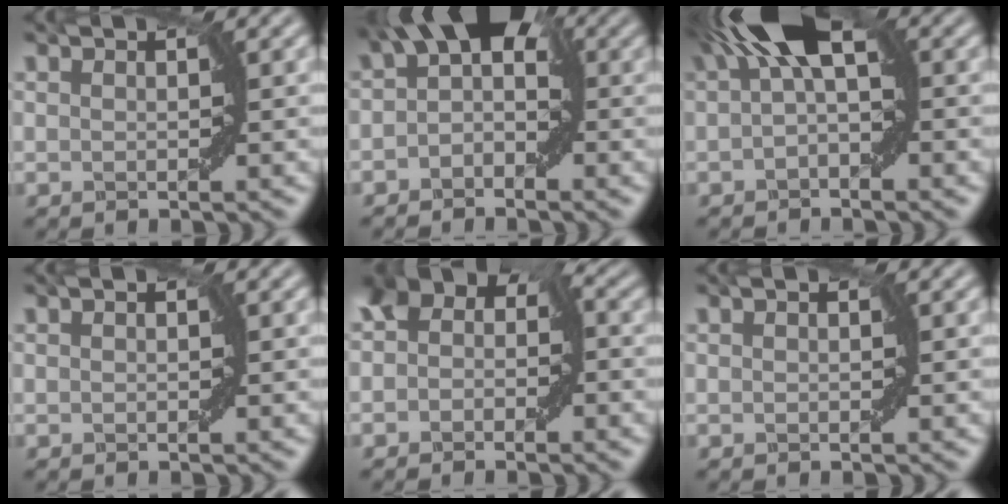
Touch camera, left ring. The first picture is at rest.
{"total": 5.6, "force": [0.5, 3.4, 4.4], "torque": [-0.044, 0.028, -0.013]}
{"total": 7.3, "force": [1.8, 2.9, 6.4], "torque": [-0.093, 0.029, 0.008]}
{"total": 0.0}
{"total": 4.1, "force": [0.0, 3.0, 2.8], "torque": [-0.030, 0.012, -0.011]}
{"total": 0.0}